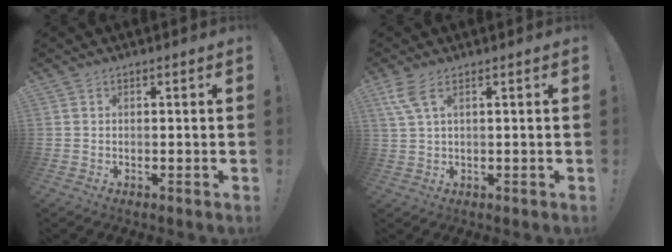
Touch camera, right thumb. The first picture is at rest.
{"total": 5.1, "force": [2.7, 1.3, 4.1], "torque": [-0.087, -0.002, 0.051]}